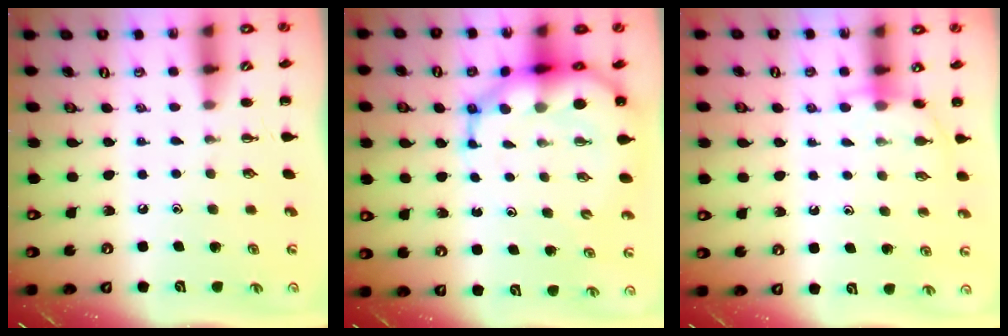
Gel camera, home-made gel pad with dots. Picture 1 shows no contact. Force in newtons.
{"total": 11.5, "press": 11.0, "slide": 3.3}
{"total": 5.6, "press": 5.5, "slide": 1.2}